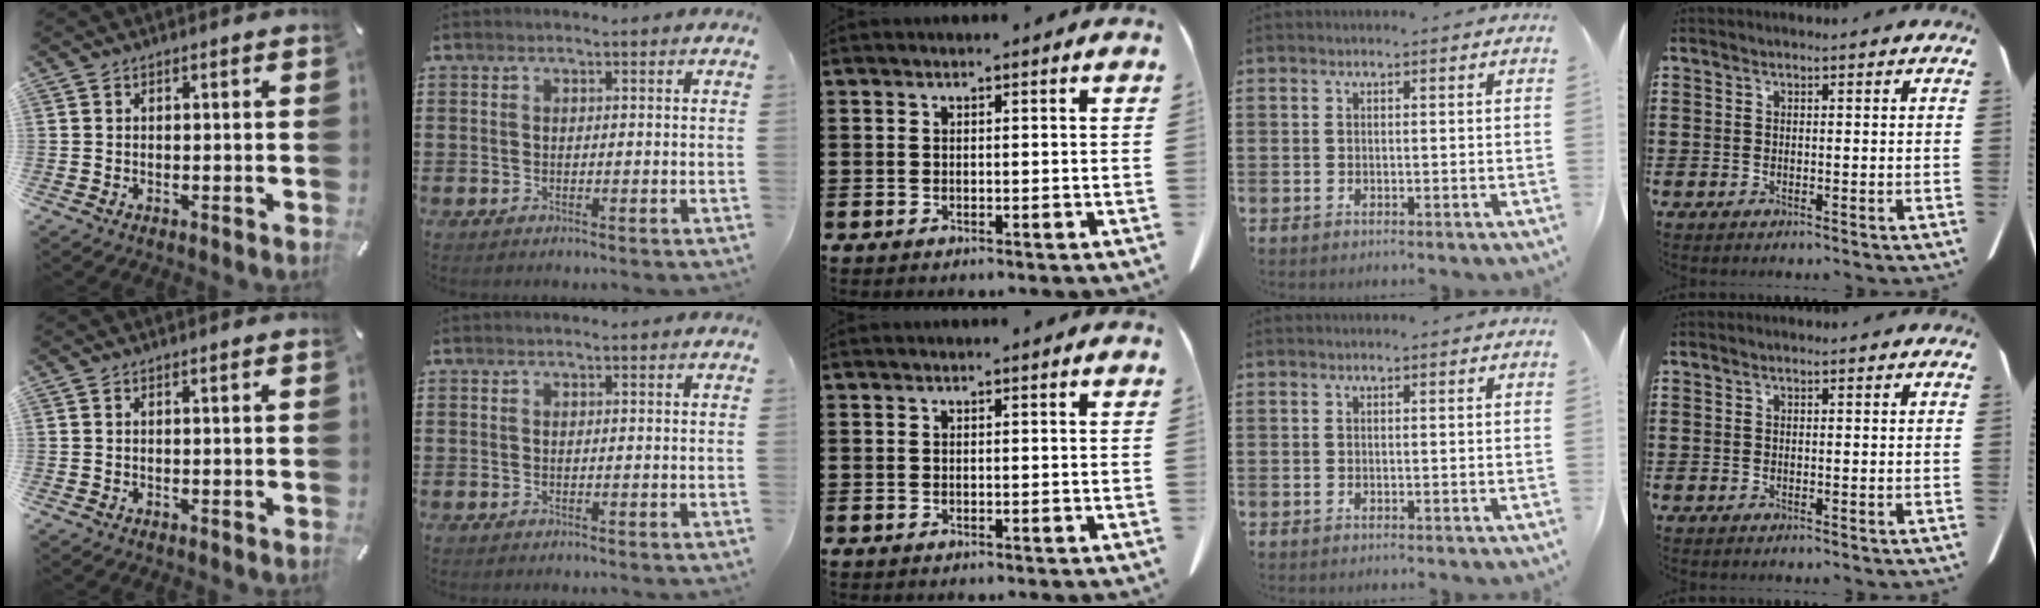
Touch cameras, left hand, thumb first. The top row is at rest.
{}